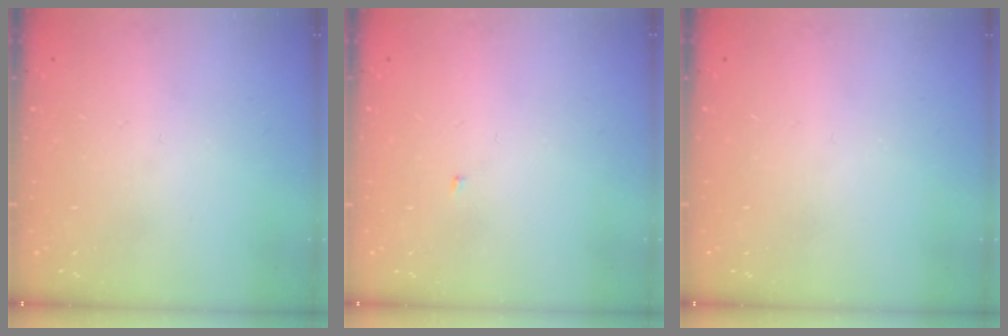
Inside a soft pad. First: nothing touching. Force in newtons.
{"total": 1.8, "press": 1.8, "slide": 0.2}
{"total": 0.0}